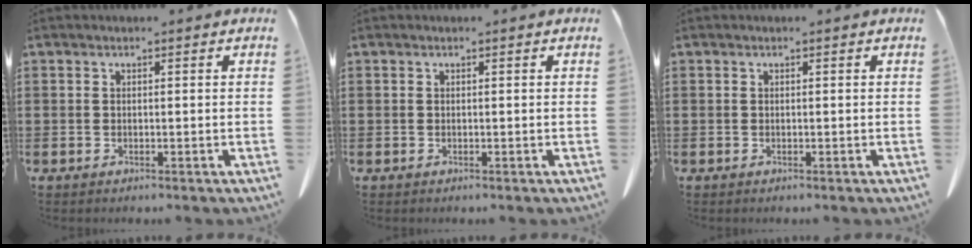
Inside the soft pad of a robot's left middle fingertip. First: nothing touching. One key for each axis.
{"total": 0.0}
{"total": 0.0}